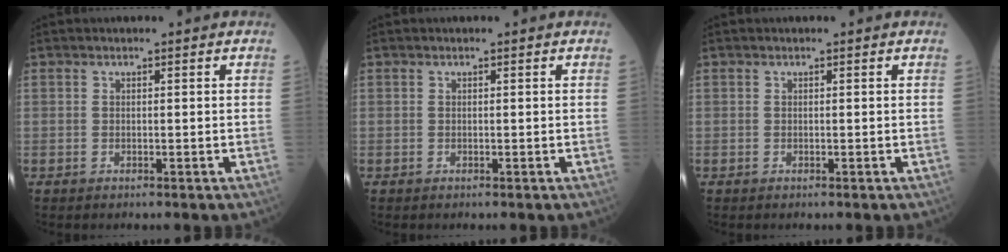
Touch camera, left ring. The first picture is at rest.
{"total": 0.0}
{"total": 0.0}